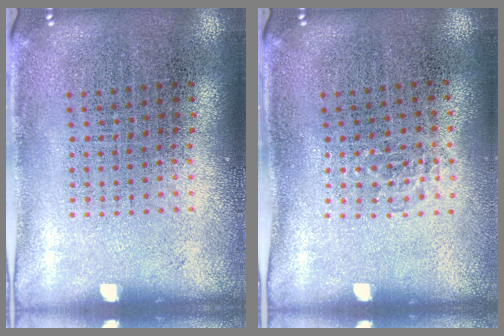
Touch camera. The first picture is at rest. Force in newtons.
{"total": 0.6, "press": 0.5, "slide": 0.3}